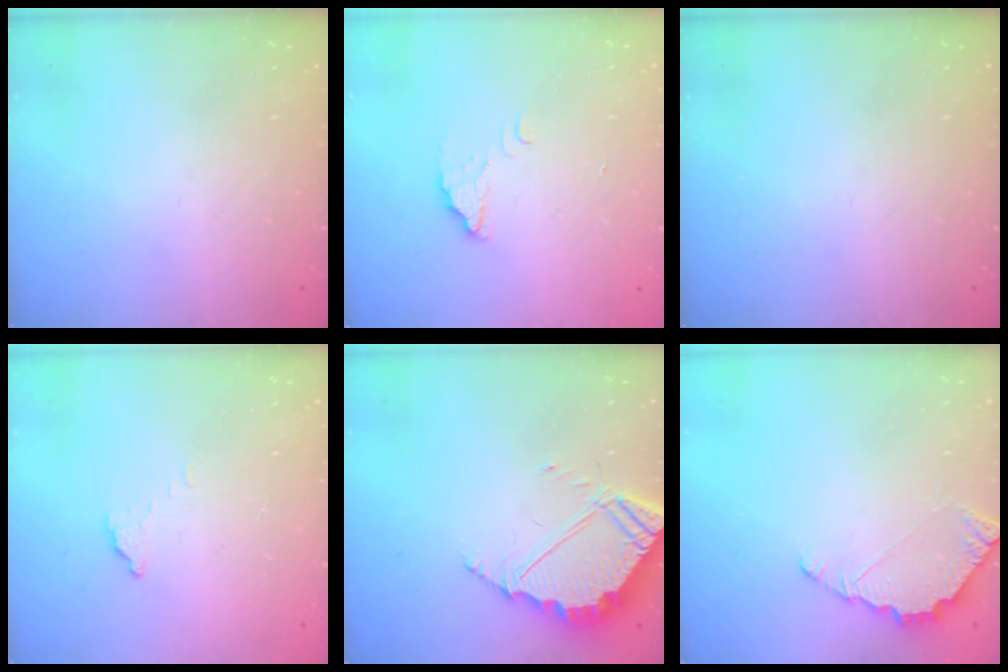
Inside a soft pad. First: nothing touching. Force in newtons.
{"total": 2.1, "press": 2.1, "slide": 0.1}
{"total": 0.0}
{"total": 2.3, "press": 2.3, "slide": 0.1}
{"total": 5.9, "press": 5.9, "slide": 0.4}
{"total": 3.7, "press": 3.7, "slide": 0.3}